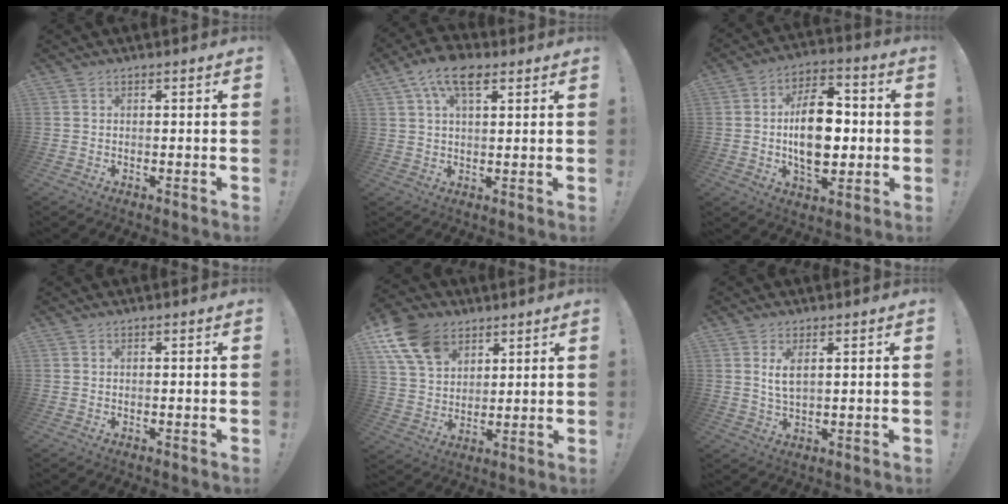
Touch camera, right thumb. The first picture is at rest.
{"total": 9.8, "force": [4.9, 4.7, 7.0], "torque": [-0.116, -0.007, 0.090]}
{"total": 17.2, "force": [-0.7, 10.3, 13.7], "torque": [-0.229, 0.011, -0.015]}
{"total": 0.0}
{"total": 14.4, "force": [7.8, 9.8, 7.2], "torque": [-0.143, -0.030, 0.154]}
{"total": 4.1, "force": [1.4, 1.5, 3.5], "torque": [-0.065, -0.005, 0.024]}